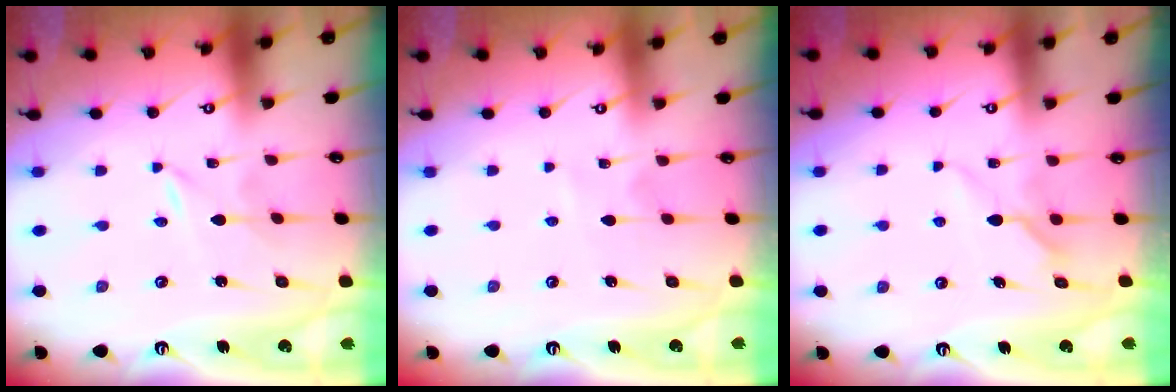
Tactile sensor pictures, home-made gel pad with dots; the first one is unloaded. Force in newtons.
{"total": 2.7, "press": 2.7, "slide": 0.3}
{"total": 6.7, "press": 6.7, "slide": 0.2}